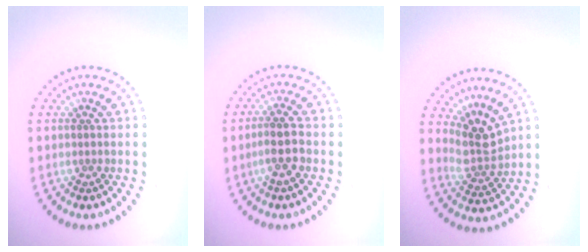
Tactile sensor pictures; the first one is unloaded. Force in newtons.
{"total": 2.6, "press": 2.2, "slide": 1.3}
{"total": 3.2, "press": 2.3, "slide": 2.2}